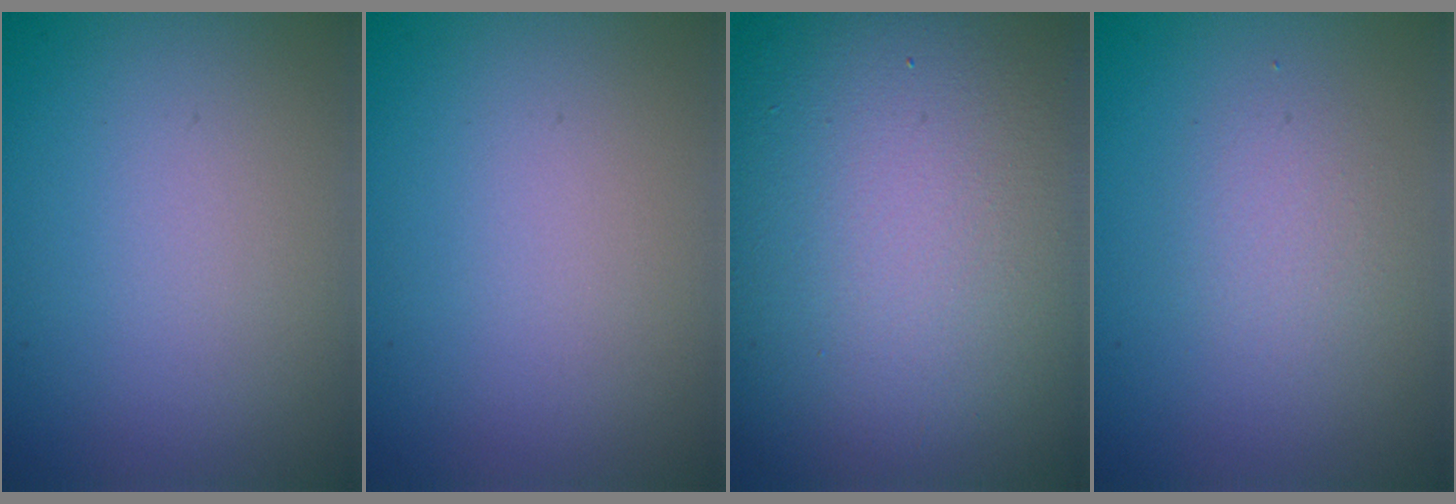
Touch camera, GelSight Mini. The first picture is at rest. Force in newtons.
{"total": 0.0}
{"total": 17.7, "press": 17.7, "slide": 0.9}
{"total": 1.6, "press": 1.6, "slide": 0.1}